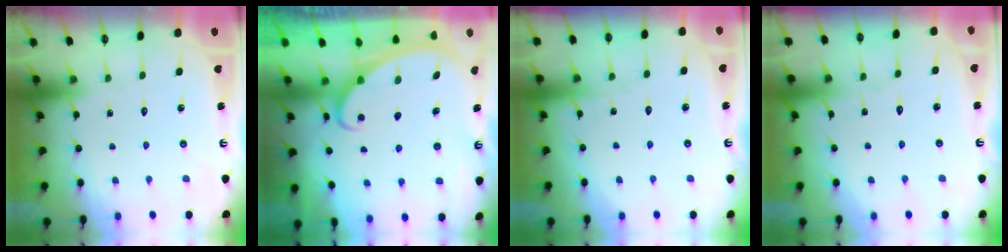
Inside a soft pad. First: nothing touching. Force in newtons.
{"total": 2.3, "press": 2.3, "slide": 0.3}
{"total": 1.5, "press": 1.5, "slide": 0.2}
{"total": 2.9, "press": 2.9, "slide": 0.3}